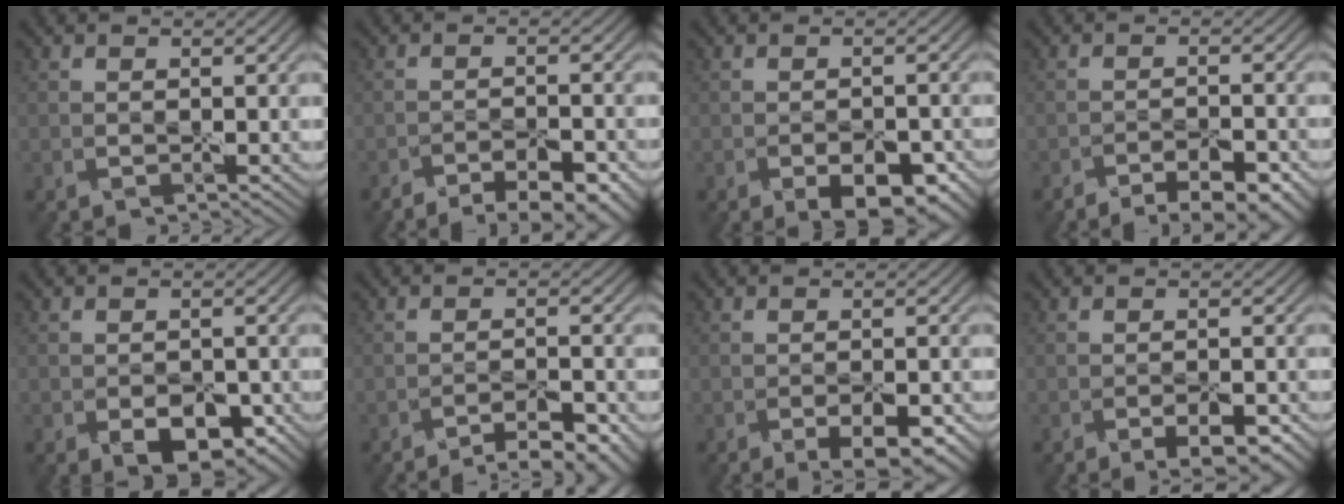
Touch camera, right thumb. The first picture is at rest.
{"total": 6.6, "force": [-5.7, 1.3, 3.1], "torque": [-0.031, 0.013, -0.075]}
{"total": 4.6, "force": [-2.6, 2.2, 3.1], "torque": [-0.039, -0.007, -0.026]}
{"total": 5.9, "force": [-4.9, 1.1, 3.0], "torque": [-0.031, 0.014, -0.066]}
{"total": 4.3, "force": [-2.3, 2.5, 2.7], "torque": [-0.032, -0.006, -0.028]}
{"total": 4.6, "force": [-3.9, 0.4, 2.5], "torque": [-0.027, 0.011, -0.057]}
{"total": 4.0, "force": [-2.2, 1.4, 3.0], "torque": [-0.034, -0.001, -0.021]}
{"total": 3.4, "force": [-2.1, 1.1, 2.5], "torque": [-0.025, 0.001, -0.020]}